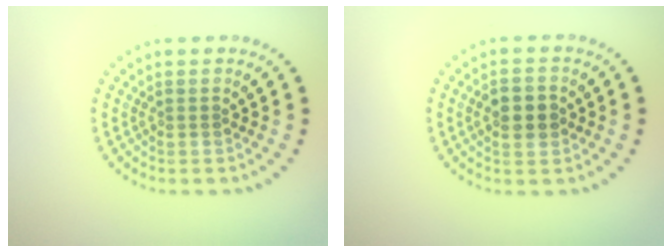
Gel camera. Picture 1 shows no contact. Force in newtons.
{"total": 2.8, "press": 2.7, "slide": 0.2}